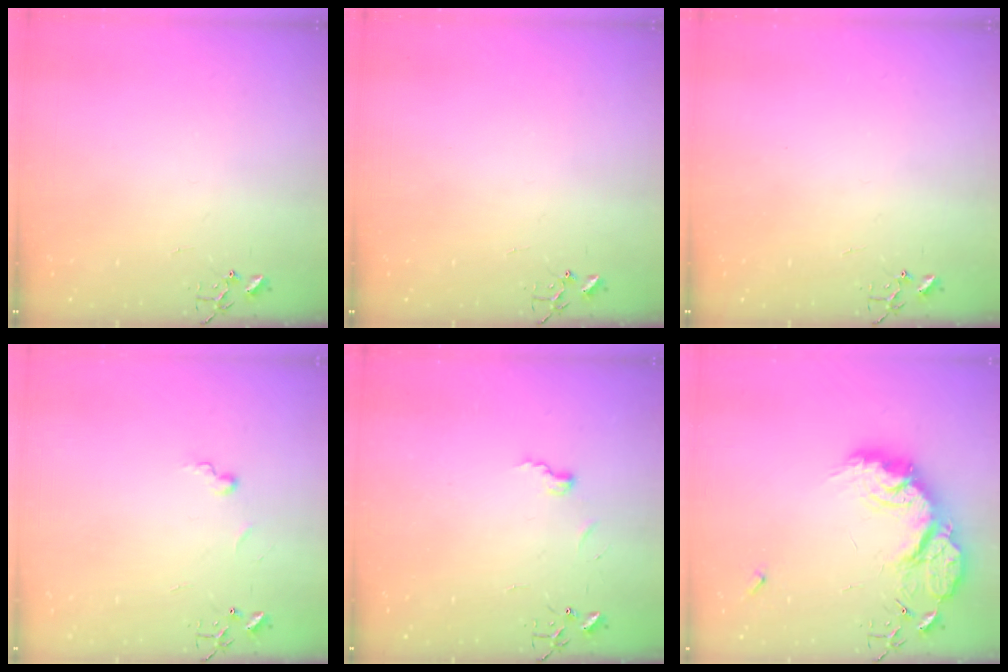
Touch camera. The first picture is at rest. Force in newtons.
{"total": 0.0}
{"total": 0.0}
{"total": 5.6, "press": 5.6, "slide": 0.5}
{"total": 5.5, "press": 5.5, "slide": 0.6}
{"total": 19.6, "press": 19.6, "slide": 1.3}